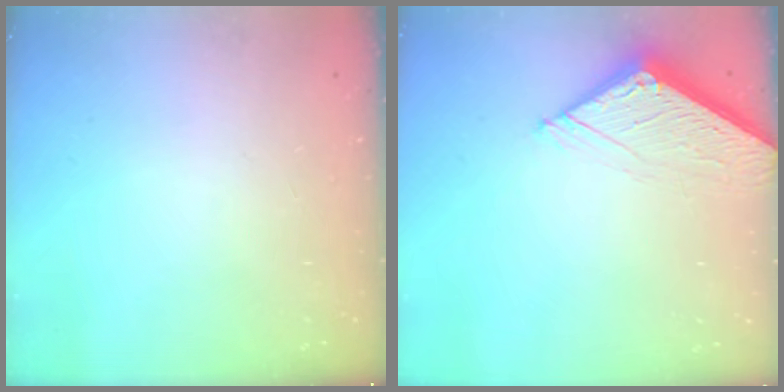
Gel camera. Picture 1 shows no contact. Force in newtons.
{"total": 5.7, "press": 5.7, "slide": 0.6}